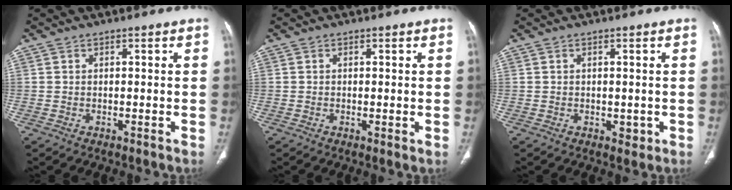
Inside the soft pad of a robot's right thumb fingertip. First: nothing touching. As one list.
[{"total": 1.0, "force": [-0.1, 0.2, 1.0], "torque": [-0.021, -0.006, -0.001]}, {"total": 1.5, "force": [-0.1, 1.1, 1.0], "torque": [-0.009, -0.002, 0.002]}]